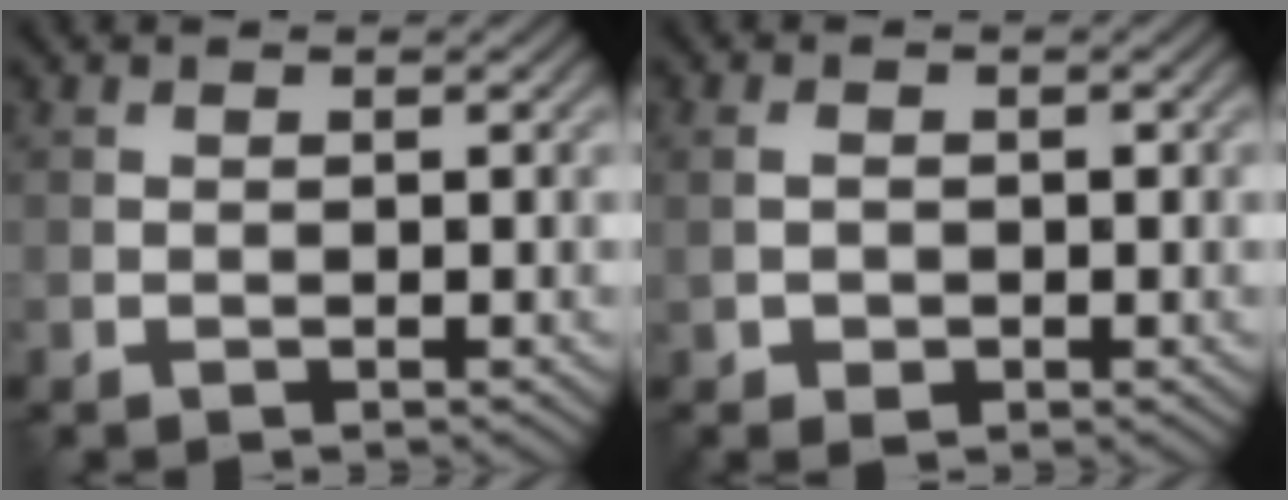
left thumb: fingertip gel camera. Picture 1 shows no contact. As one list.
[{"total": 2.1, "force": [-0.4, 1.4, 1.5], "torque": [-0.031, -0.003, -0.001]}]